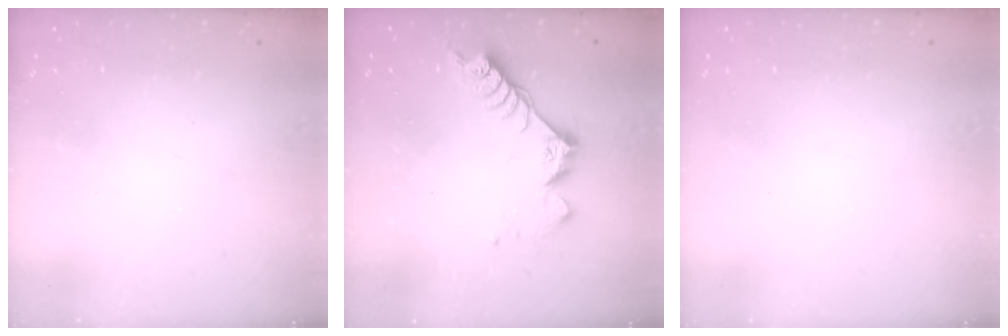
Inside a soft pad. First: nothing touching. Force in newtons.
{"total": 8.3, "press": 8.2, "slide": 0.7}
{"total": 0.0}